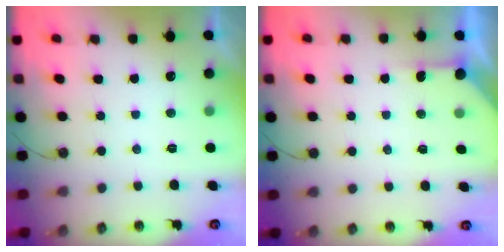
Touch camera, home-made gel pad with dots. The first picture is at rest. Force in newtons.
{"total": 2.3, "press": 2.2, "slide": 0.3}